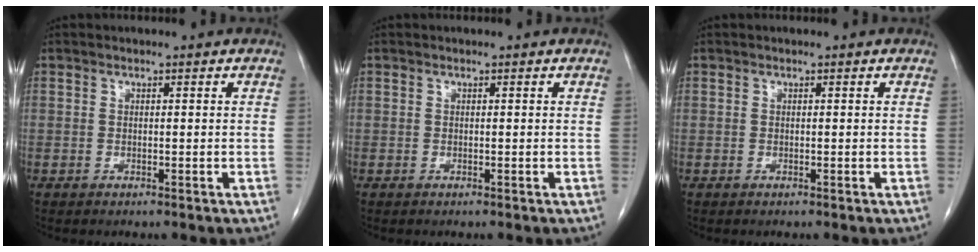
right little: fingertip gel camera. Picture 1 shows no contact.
{"total": 0.0}
{"total": 0.0}